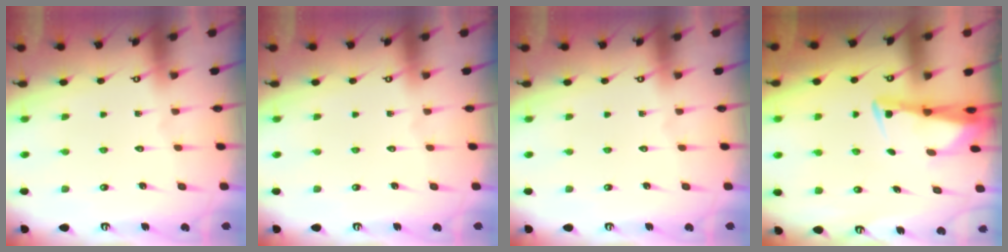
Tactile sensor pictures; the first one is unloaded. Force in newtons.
{"total": 0.0}
{"total": 0.0}
{"total": 2.5, "press": 2.5, "slide": 0.5}